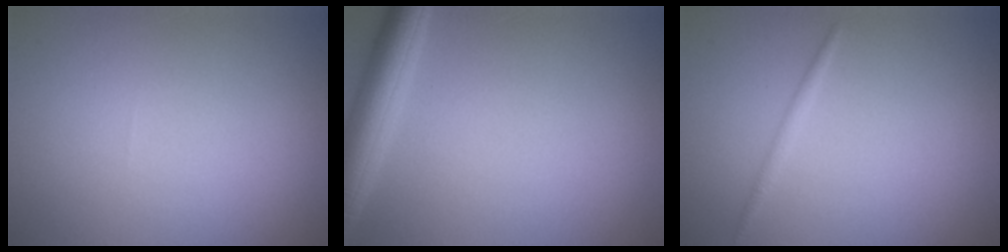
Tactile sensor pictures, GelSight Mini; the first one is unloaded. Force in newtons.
{"total": 4.2, "press": 4.2, "slide": 0.2}
{"total": 0.8, "press": 0.8, "slide": 0.0}